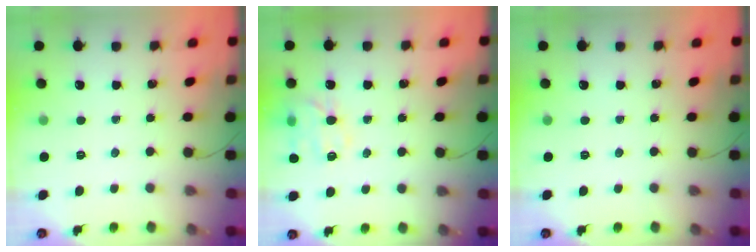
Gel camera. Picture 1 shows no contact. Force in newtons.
{"total": 13.5, "press": 13.3, "slide": 1.7}
{"total": 0.0}